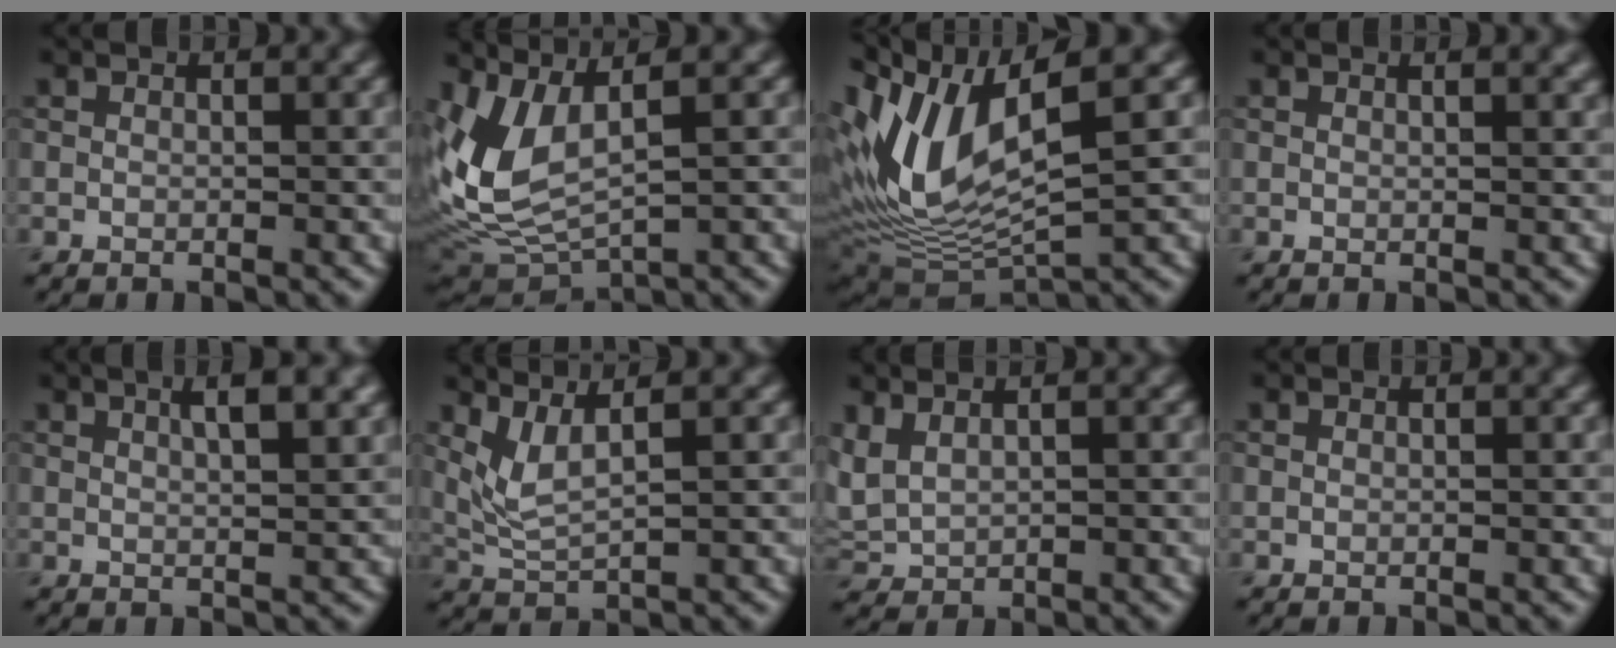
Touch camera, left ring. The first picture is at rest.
{"total": 6.5, "force": [1.8, 2.7, 5.6], "torque": [-0.140, -0.010, 0.045]}
{"total": 10.4, "force": [2.6, 3.9, 9.3], "torque": [-0.199, -0.004, 0.052]}
{"total": 1.9, "force": [1.3, 0.7, 1.2], "torque": [-0.007, 0.003, 0.006]}
{"total": 4.6, "force": [2.4, 1.6, 3.7], "torque": [-0.027, 0.017, 0.012]}
{"total": 2.9, "force": [1.5, 0.6, 2.4], "torque": [-0.058, -0.004, 0.041]}
{"total": 2.2, "force": [1.1, 1.3, 1.4], "torque": [-0.045, 0.006, 0.029]}
{"total": 0.0}